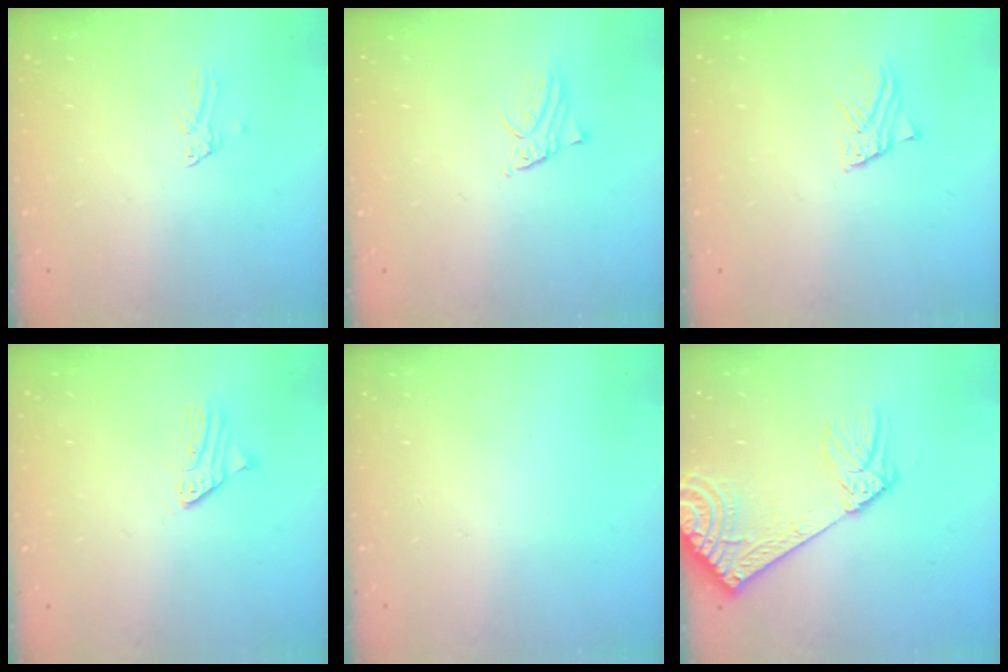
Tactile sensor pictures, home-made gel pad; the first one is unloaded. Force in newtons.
{"total": 2.3, "press": 2.3, "slide": 0.1}
{"total": 2.1, "press": 2.1, "slide": 0.0}
{"total": 2.5, "press": 2.5, "slide": 0.2}
{"total": 0.0}
{"total": 15.8, "press": 15.4, "slide": 3.6}